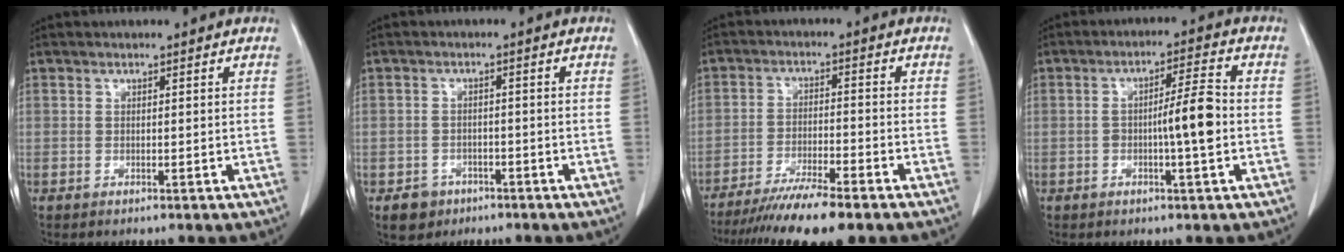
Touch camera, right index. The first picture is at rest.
{"total": 3.7, "force": [-2.0, 3.1, 0.5], "torque": [-0.004, 0.011, -0.027]}
{"total": 10.9, "force": [-8.8, 0.2, 6.4], "torque": [-0.098, -0.027, -0.142]}
{"total": 6.4, "force": [-1.1, 0.2, 6.3], "torque": [-0.104, 0.008, -0.019]}